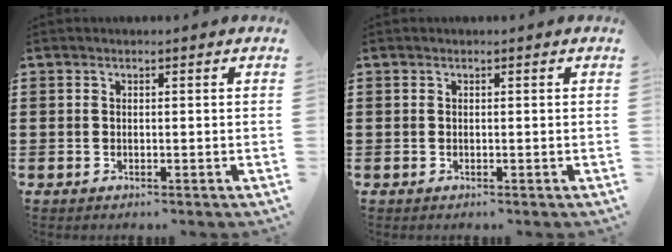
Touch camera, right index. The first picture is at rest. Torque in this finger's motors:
{"motor_torque": [0.83, 1.31, 0.02, 0.00]}